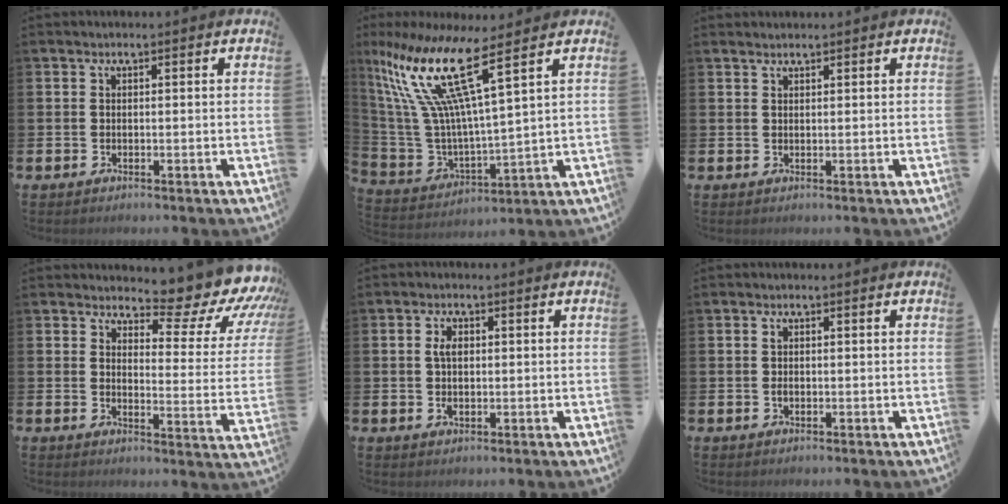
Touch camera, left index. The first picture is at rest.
{"total": 13.5, "force": [8.2, 2.6, 10.3], "torque": [-0.240, -0.052, 0.131]}
{"total": 0.7, "force": [0.7, 0.1, -0.1], "torque": [0.003, 0.002, 0.012]}
{"total": 7.4, "force": [6.2, 2.6, 3.1], "torque": [-0.039, -0.068, 0.095]}
{"total": 2.7, "force": [0.5, 1.6, 2.2], "torque": [-0.032, 0.001, 0.005]}
{"total": 1.0, "force": [0.2, 0.6, 0.8], "torque": [-0.013, 0.002, 0.001]}